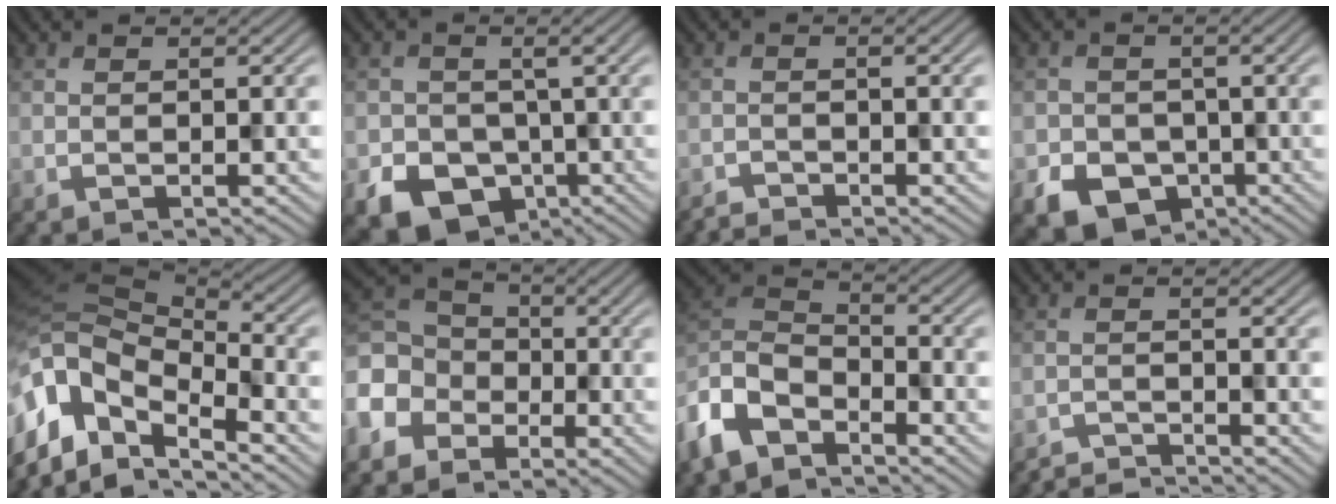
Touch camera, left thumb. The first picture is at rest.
{"total": 8.6, "force": [-3.6, 6.1, 4.8], "torque": [-0.085, -0.027, -0.051]}
{"total": 2.1, "force": [-1.7, 0.3, 1.2], "torque": [-0.021, -0.002, -0.036]}
{"total": 6.6, "force": [-3.2, 4.9, 3.1], "torque": [-0.054, -0.017, -0.057]}
{"total": 14.7, "force": [-5.3, 8.8, 10.6], "torque": [-0.255, -0.022, -0.085]}
{"total": 7.9, "force": [-3.6, 6.2, 3.2], "torque": [-0.101, -0.007, -0.092]}
{"total": 9.9, "force": [-6.7, 4.6, 5.7], "torque": [-0.135, -0.006, -0.156]}
{"total": 3.0, "force": [-3.0, 0.1, 0.5], "torque": [-0.004, -0.001, -0.061]}